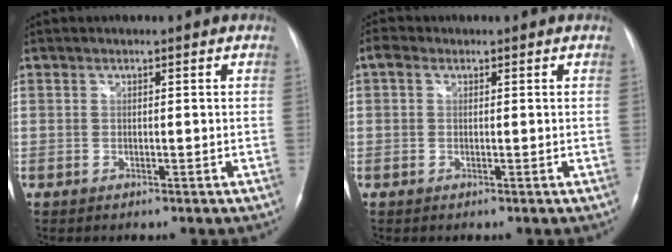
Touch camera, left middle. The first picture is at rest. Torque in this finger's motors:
{"motor_torque": [0.80, -0.78, 0.23, 0.03]}